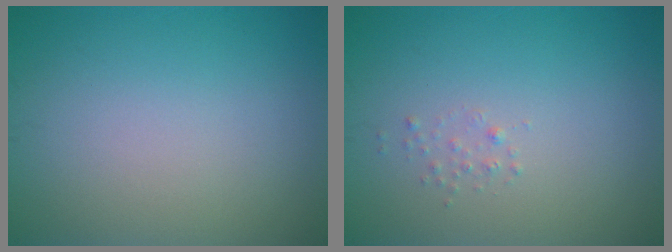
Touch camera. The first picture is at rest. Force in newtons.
{"total": 0.6, "press": 0.6, "slide": 0.0}